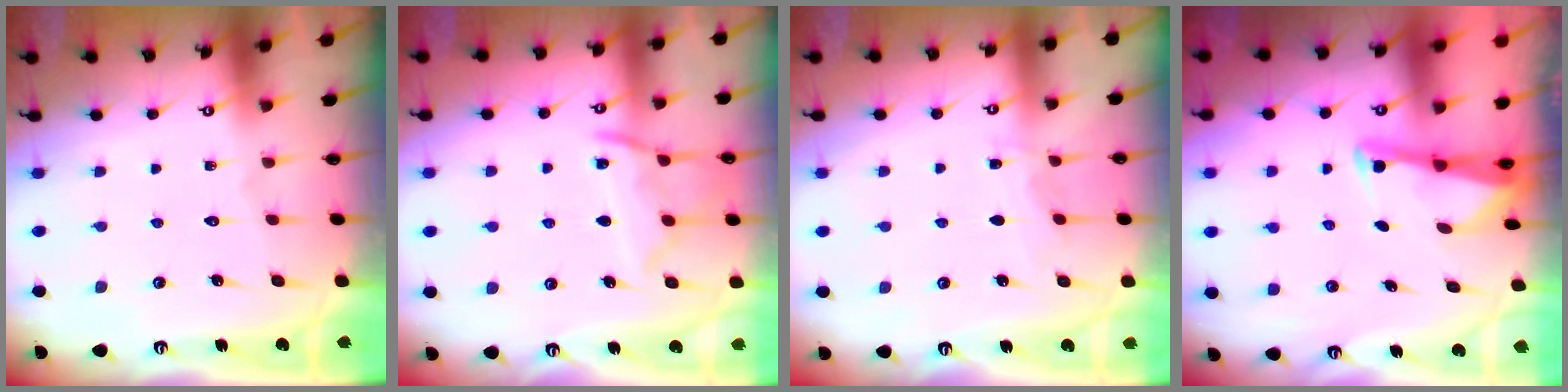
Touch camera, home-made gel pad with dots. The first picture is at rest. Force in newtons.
{"total": 11.4, "press": 11.3, "slide": 1.3}
{"total": 4.3, "press": 4.2, "slide": 0.5}
{"total": 3.1, "press": 3.1, "slide": 0.2}